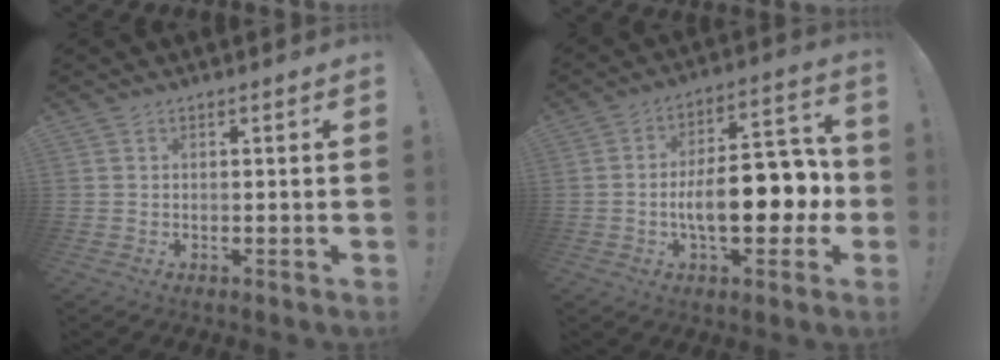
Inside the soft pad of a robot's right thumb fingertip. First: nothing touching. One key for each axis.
{"total": 17.8, "fx": -3.0, "fy": 8.2, "fz": 15.5, "tx": -0.234, "ty": 0.020, "tz": -0.045}